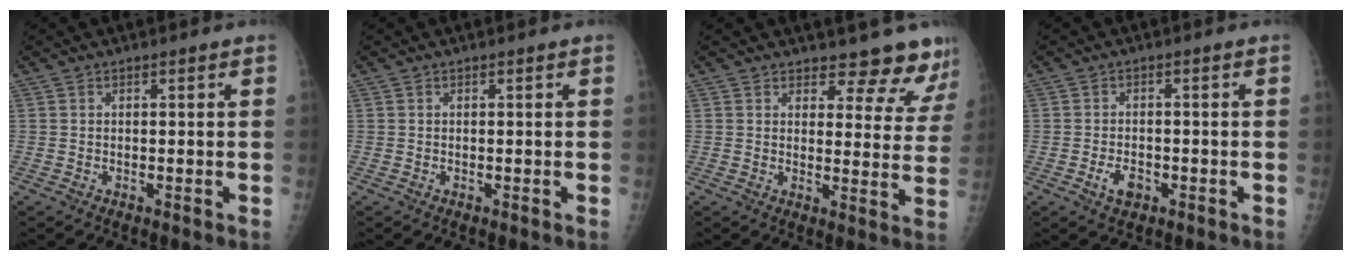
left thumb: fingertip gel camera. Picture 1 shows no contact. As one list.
[{"total": 0.0}, {"total": 11.6, "force": [10.9, 3.6, 1.3], "torque": [0.033, -0.084, 0.108]}, {"total": 3.4, "force": [-1.5, 2.2, 2.2], "torque": [-0.033, 0.005, -0.023]}]